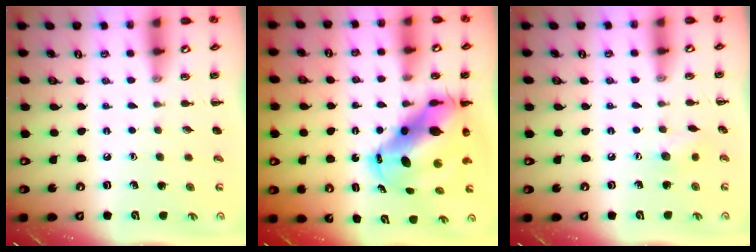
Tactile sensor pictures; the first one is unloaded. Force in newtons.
{"total": 13.2, "press": 12.7, "slide": 3.8}
{"total": 6.5, "press": 6.4, "slide": 1.1}